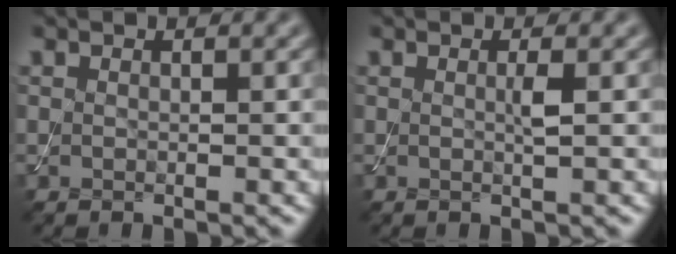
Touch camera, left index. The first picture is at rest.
{"total": 0.9, "force": [0.1, 0.0, 0.9], "torque": [-0.019, 0.000, 0.000]}